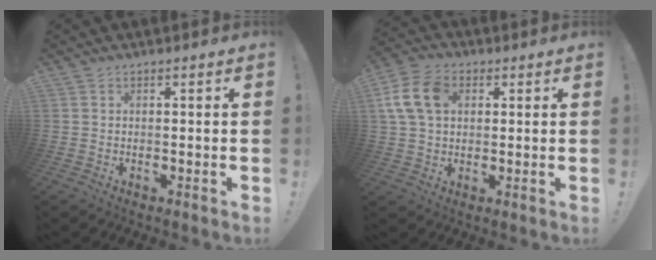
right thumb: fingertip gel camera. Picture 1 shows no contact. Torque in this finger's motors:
{"motor_torque": [1.56, 1.62, 0.36, 0.15, 0.09]}